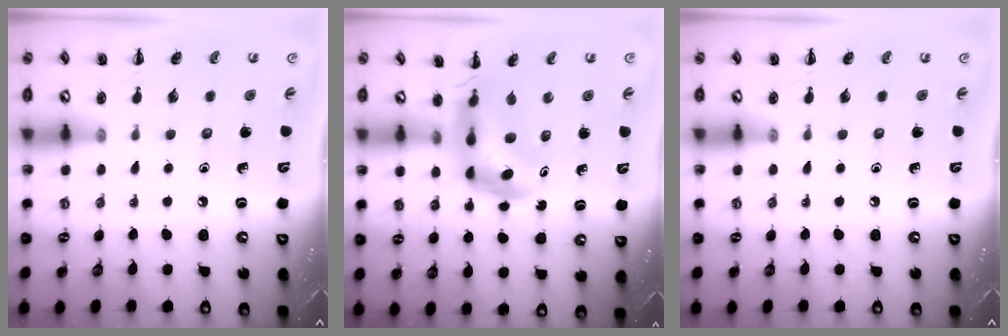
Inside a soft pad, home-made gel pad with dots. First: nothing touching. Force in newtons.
{"total": 6.4, "press": 6.2, "slide": 1.5}
{"total": 0.0}